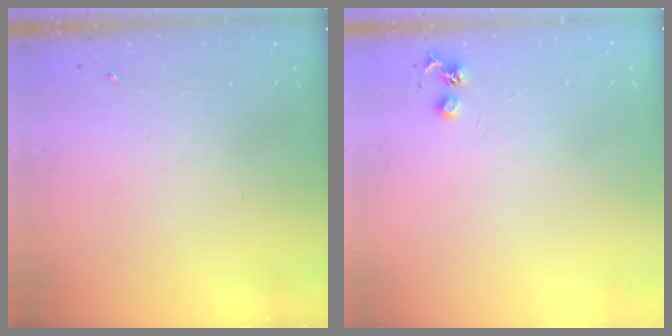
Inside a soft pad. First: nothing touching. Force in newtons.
{"total": 4.1, "press": 4.1, "slide": 0.5}